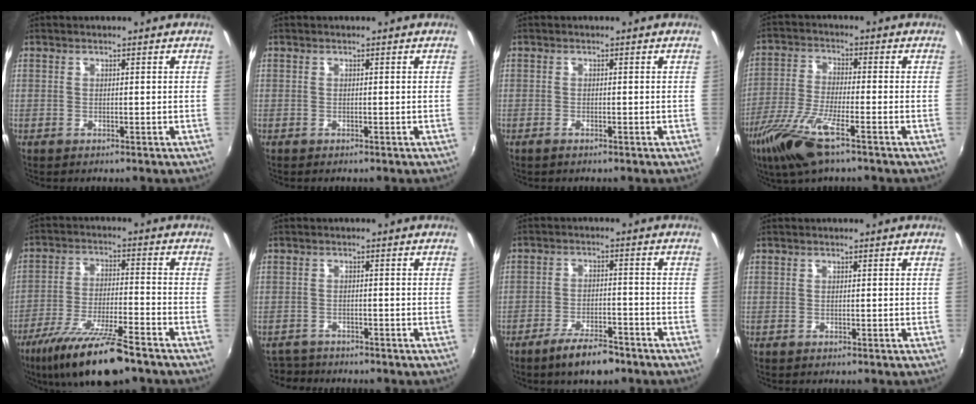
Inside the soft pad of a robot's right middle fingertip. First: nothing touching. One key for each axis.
{"total": 0.0}
{"total": 0.7, "fx": -0.6, "fy": 0.1, "fz": 0.4, "tx": -0.008, "ty": -0.001, "tz": -0.012}
{"total": 11.9, "fx": -7.2, "fy": 2.3, "fz": 9.2, "tx": -0.201, "ty": -0.025, "tz": -0.142}
{"total": 15.6, "fx": -11.6, "fy": 2.4, "fz": 10.1, "tx": -0.203, "ty": -0.034, "tz": -0.200}
{"total": 3.7, "fx": -3.5, "fy": 1.1, "fz": 0.0, "tx": -0.017, "ty": -0.008, "tz": -0.065}
{"total": 7.5, "fx": -5.7, "fy": 2.1, "fz": 4.4, "tx": -0.096, "ty": -0.003, "tz": -0.092}
{"total": 0.0}